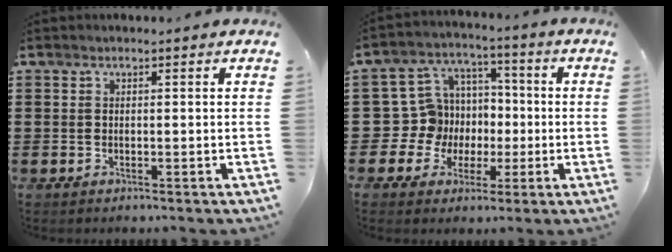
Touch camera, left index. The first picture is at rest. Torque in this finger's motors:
{"motor_torque": [0.20, 0.29, 0.07, -0.03]}